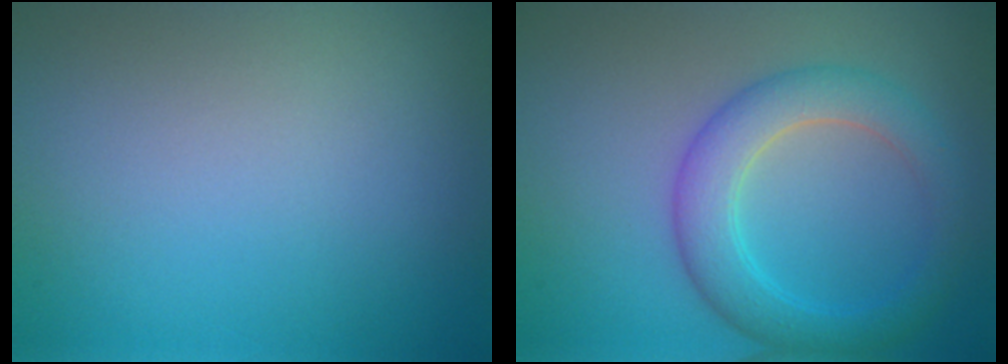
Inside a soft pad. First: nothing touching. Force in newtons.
{"total": 4.7, "press": 4.7, "slide": 0.1}